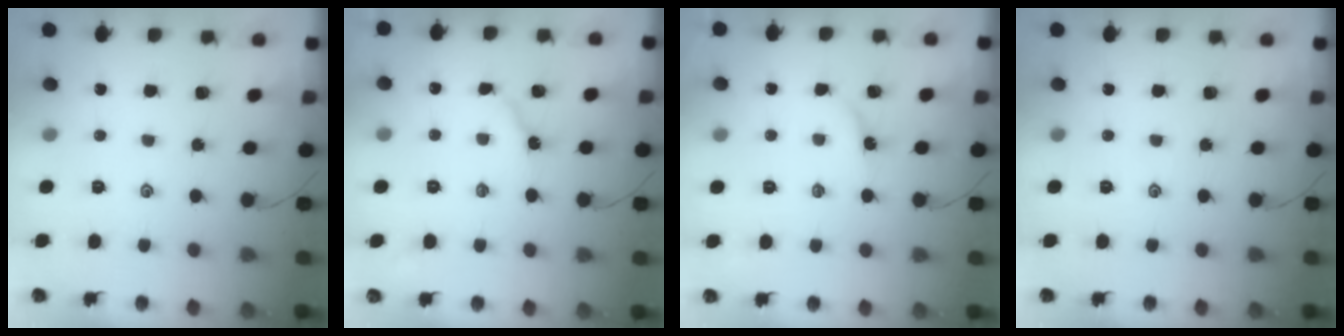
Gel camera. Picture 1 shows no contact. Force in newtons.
{"total": 4.4, "press": 4.3, "slide": 0.6}
{"total": 2.9, "press": 2.9, "slide": 0.3}
{"total": 0.0}